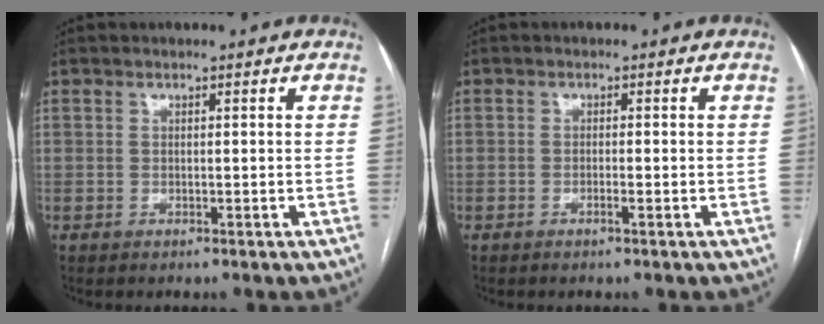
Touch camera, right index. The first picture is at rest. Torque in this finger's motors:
{"motor_torque": [-0.19, -0.03, -0.03, 0.00]}